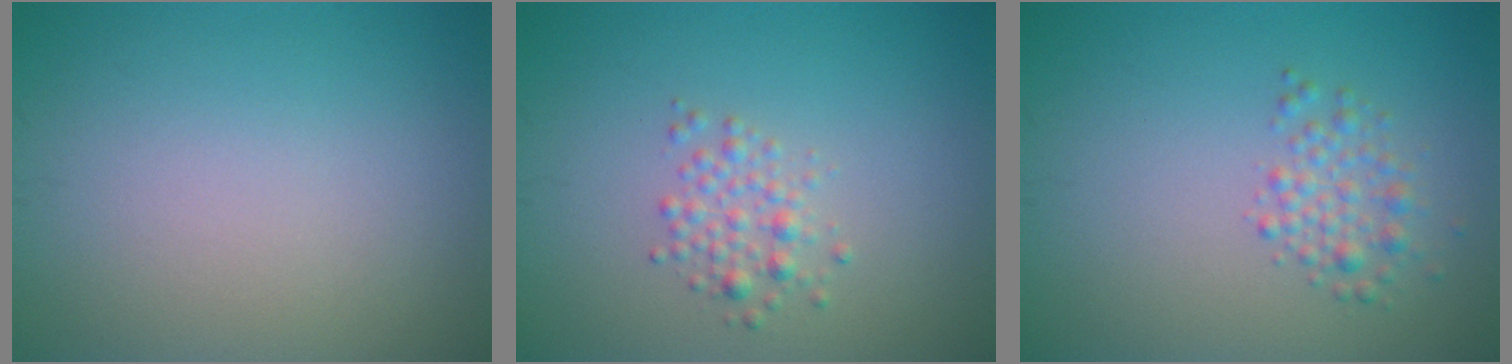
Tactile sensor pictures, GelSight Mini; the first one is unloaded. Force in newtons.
{"total": 1.9, "press": 1.9, "slide": 0.1}
{"total": 2.2, "press": 2.2, "slide": 0.1}